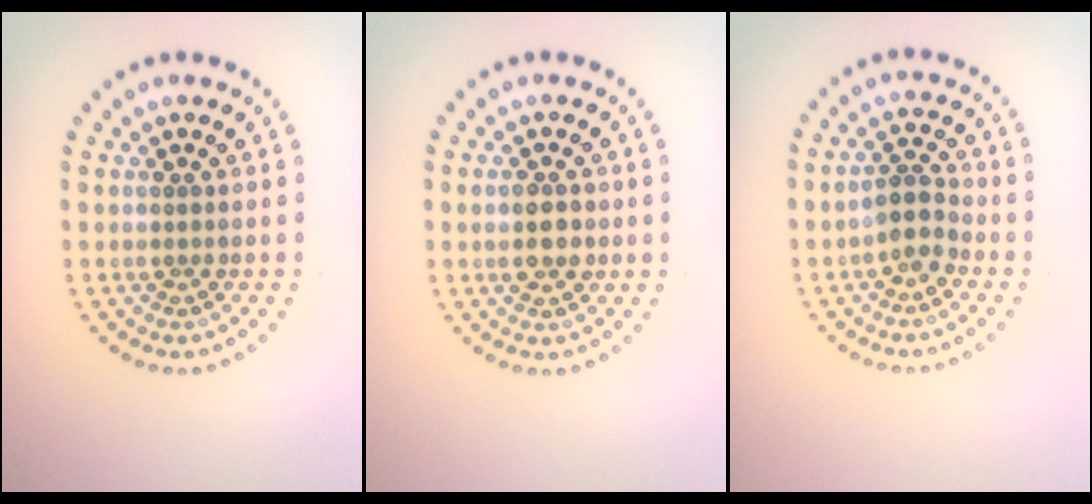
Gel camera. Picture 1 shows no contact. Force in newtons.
{"total": 2.9, "press": 2.9, "slide": 0.2}
{"total": 2.5, "press": 2.1, "slide": 1.4}